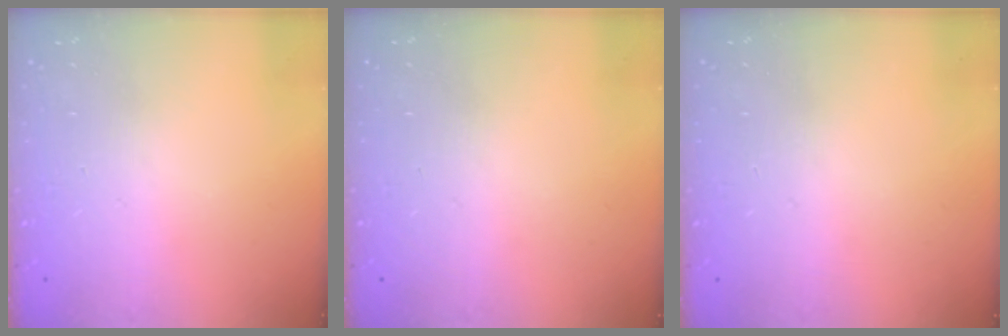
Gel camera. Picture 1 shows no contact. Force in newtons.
{"total": 0.0}
{"total": 0.0}